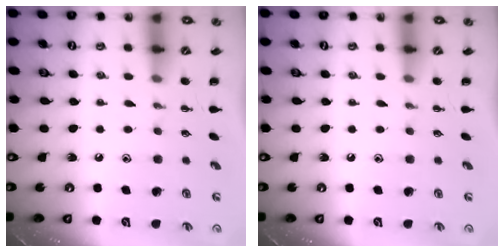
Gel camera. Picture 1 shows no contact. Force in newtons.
{"total": 0.0}